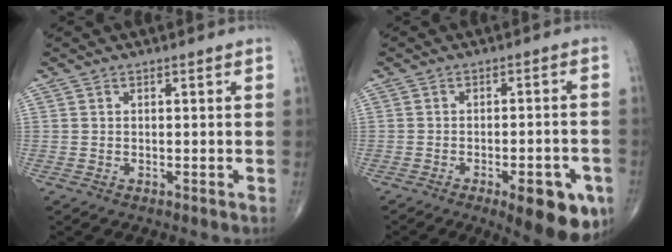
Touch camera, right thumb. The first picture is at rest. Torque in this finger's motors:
{"motor_torque": [2.29, 1.37, 0.90, -0.99, 0.35]}